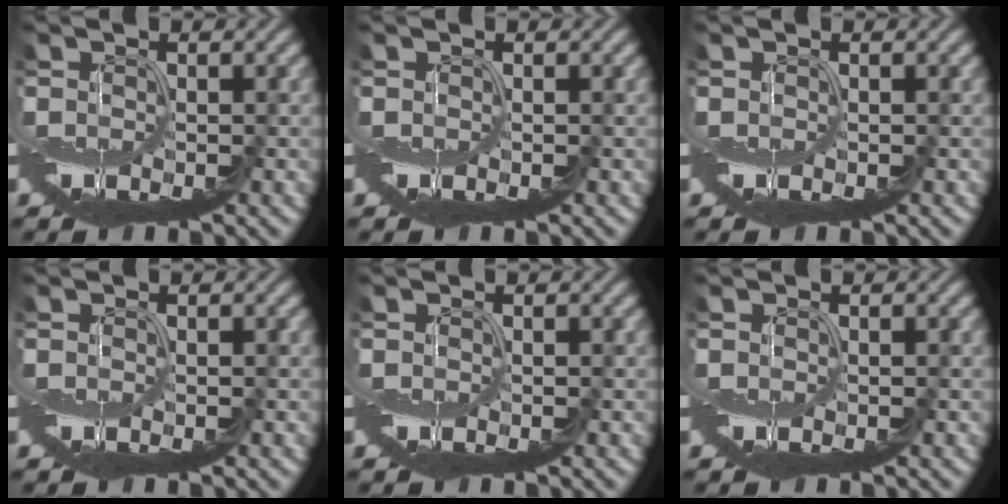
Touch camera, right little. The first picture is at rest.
{"total": 0.0}
{"total": 0.0}
{"total": 0.0}
{"total": 0.0}
{"total": 0.0}